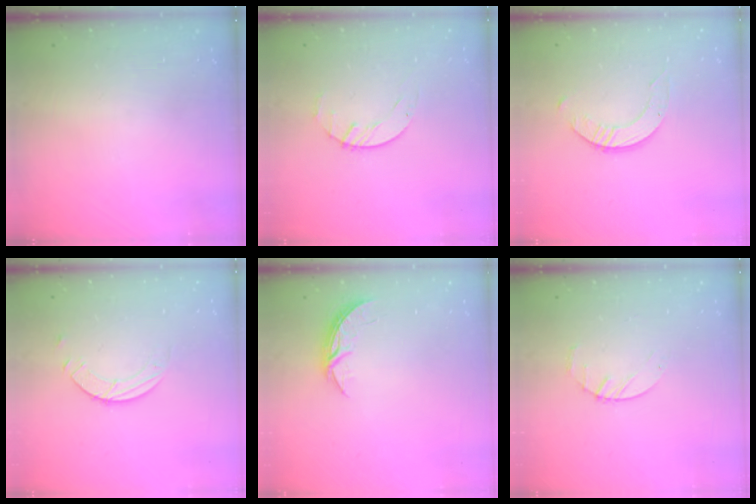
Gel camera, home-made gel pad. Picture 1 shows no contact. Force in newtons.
{"total": 1.6, "press": 1.6, "slide": 0.3}
{"total": 3.1, "press": 3.1, "slide": 0.3}
{"total": 3.7, "press": 3.7, "slide": 0.4}
{"total": 4.3, "press": 4.3, "slide": 0.3}
{"total": 2.4, "press": 2.3, "slide": 0.3}